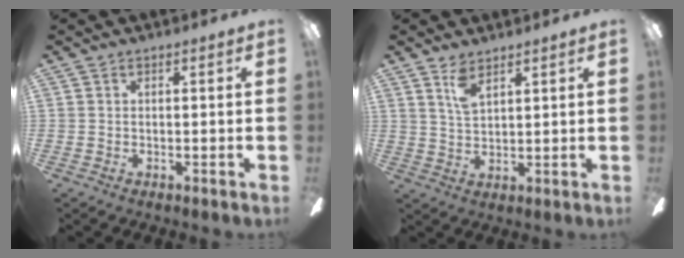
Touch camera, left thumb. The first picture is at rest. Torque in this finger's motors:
{"motor_torque": [0.03, 0.30, -0.17, -0.30, 0.00]}